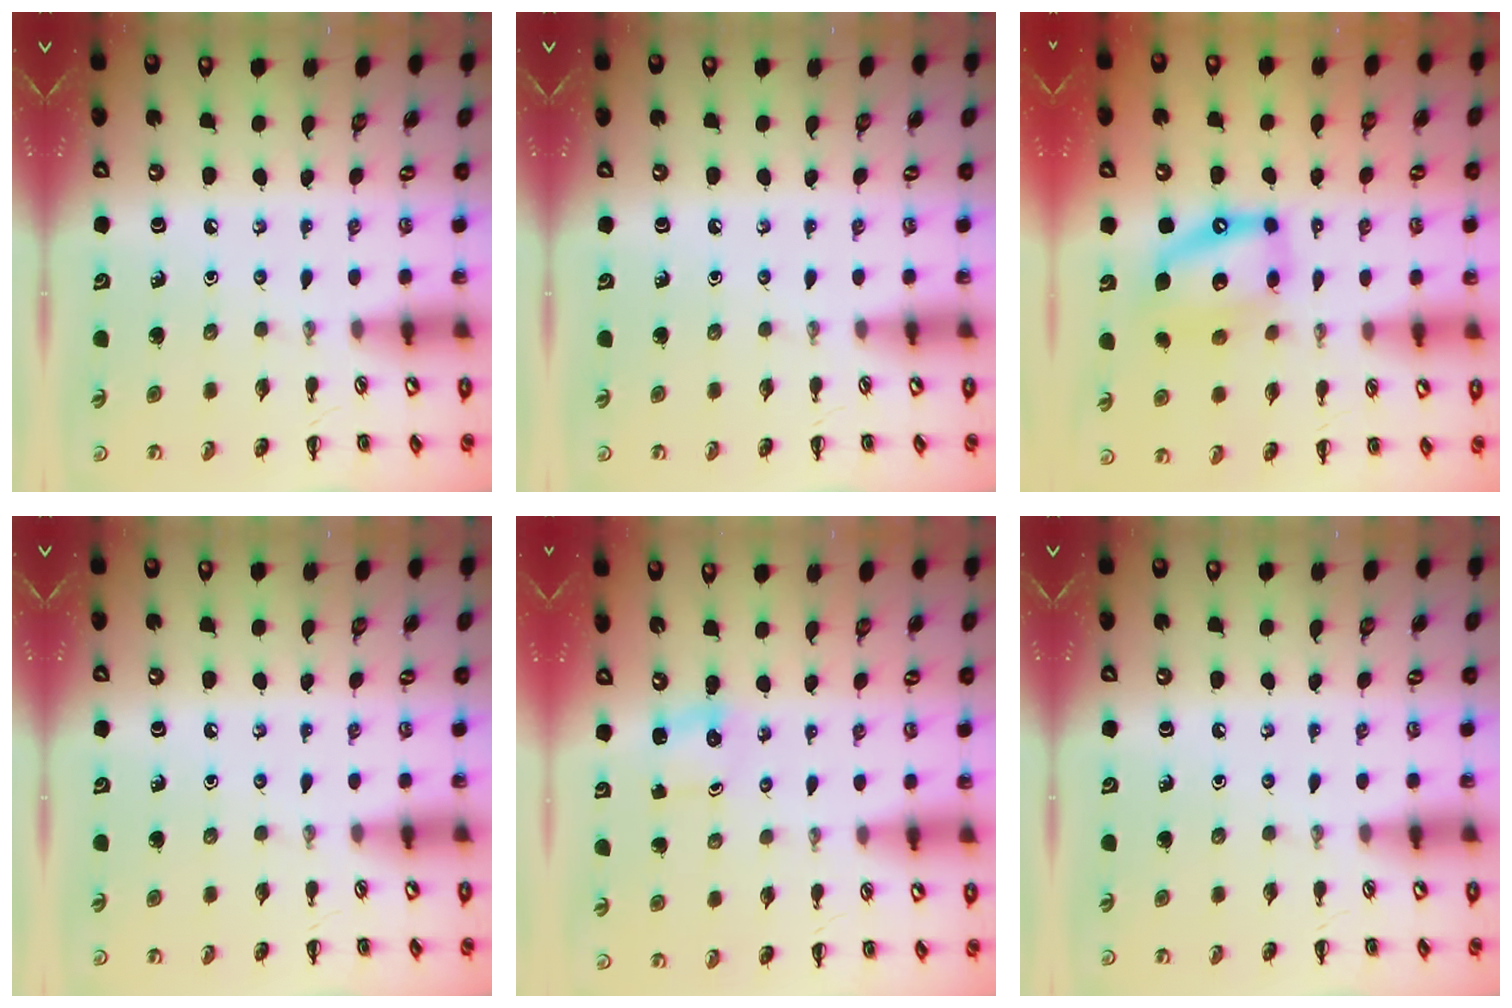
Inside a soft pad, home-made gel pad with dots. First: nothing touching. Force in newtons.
{"total": 0.0}
{"total": 13.2, "press": 12.7, "slide": 3.5}
{"total": 0.0}
{"total": 0.9, "press": 0.9, "slide": 0.3}
{"total": 0.0}